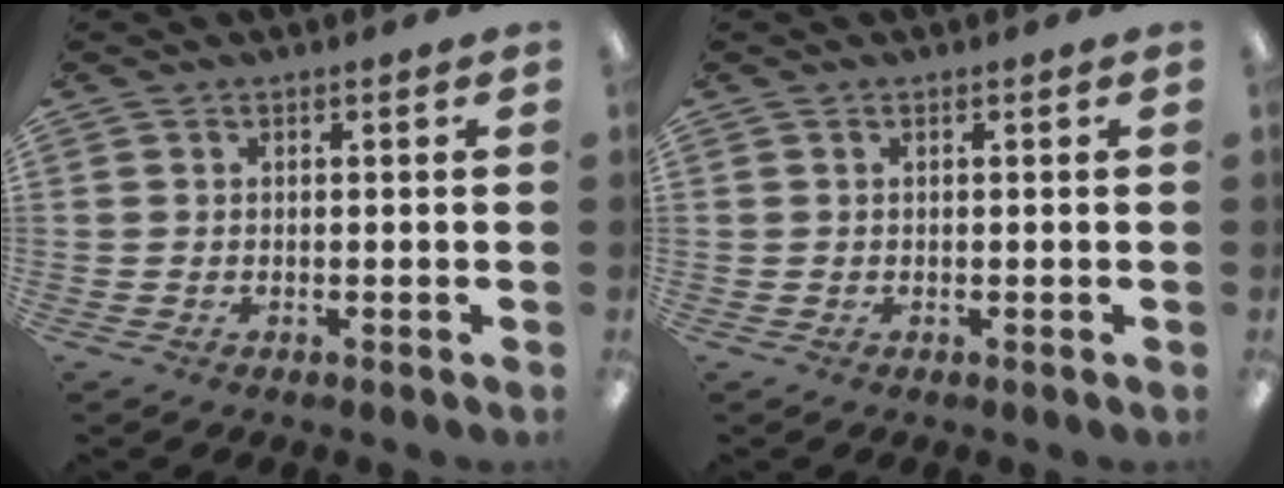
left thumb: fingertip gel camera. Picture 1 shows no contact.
{"total": 0.0}